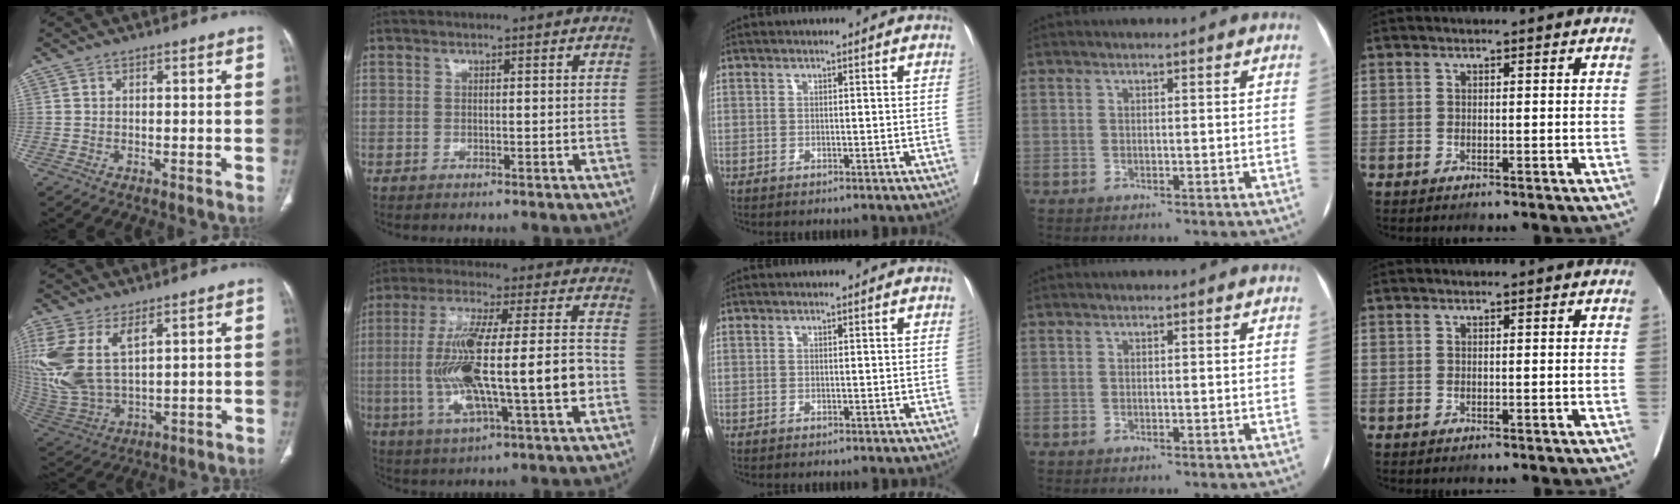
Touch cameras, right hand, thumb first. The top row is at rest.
{"thumb": {"total": 16.7, "force": [6.1, 8.8, 12.8], "torque": [-0.305, -0.017, 0.134]}, "index": {"total": 18.7, "force": [-2.7, 2.7, 18.3], "torque": [-0.349, 0.013, -0.040]}}